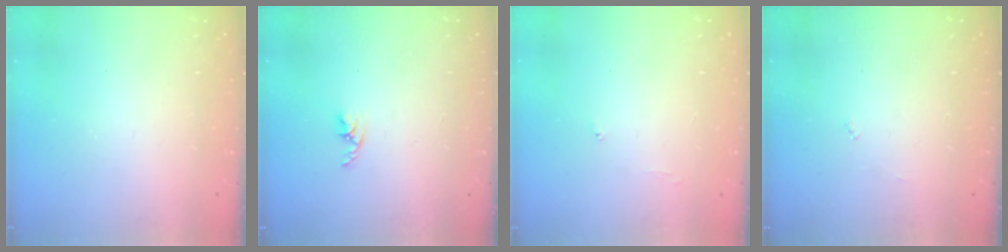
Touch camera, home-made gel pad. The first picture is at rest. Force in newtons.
{"total": 2.7, "press": 2.7, "slide": 0.5}
{"total": 3.9, "press": 3.9, "slide": 0.3}
{"total": 3.0, "press": 3.0, "slide": 0.2}